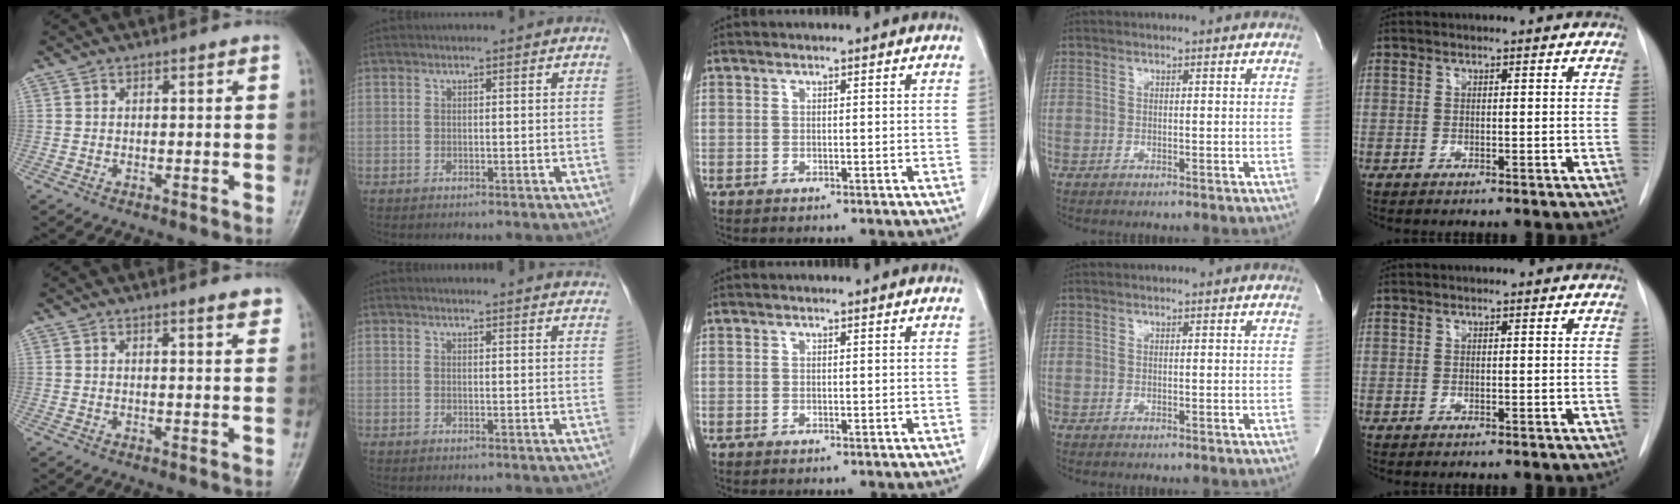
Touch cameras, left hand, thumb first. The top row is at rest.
{"thumb": {"total": 3.0, "force": [2.2, 0.3, 2.0], "torque": [-0.021, -0.012, 0.027]}, "index": {"total": 10.7, "force": [10.4, 1.3, 2.1], "torque": [-0.001, -0.010, 0.092]}}